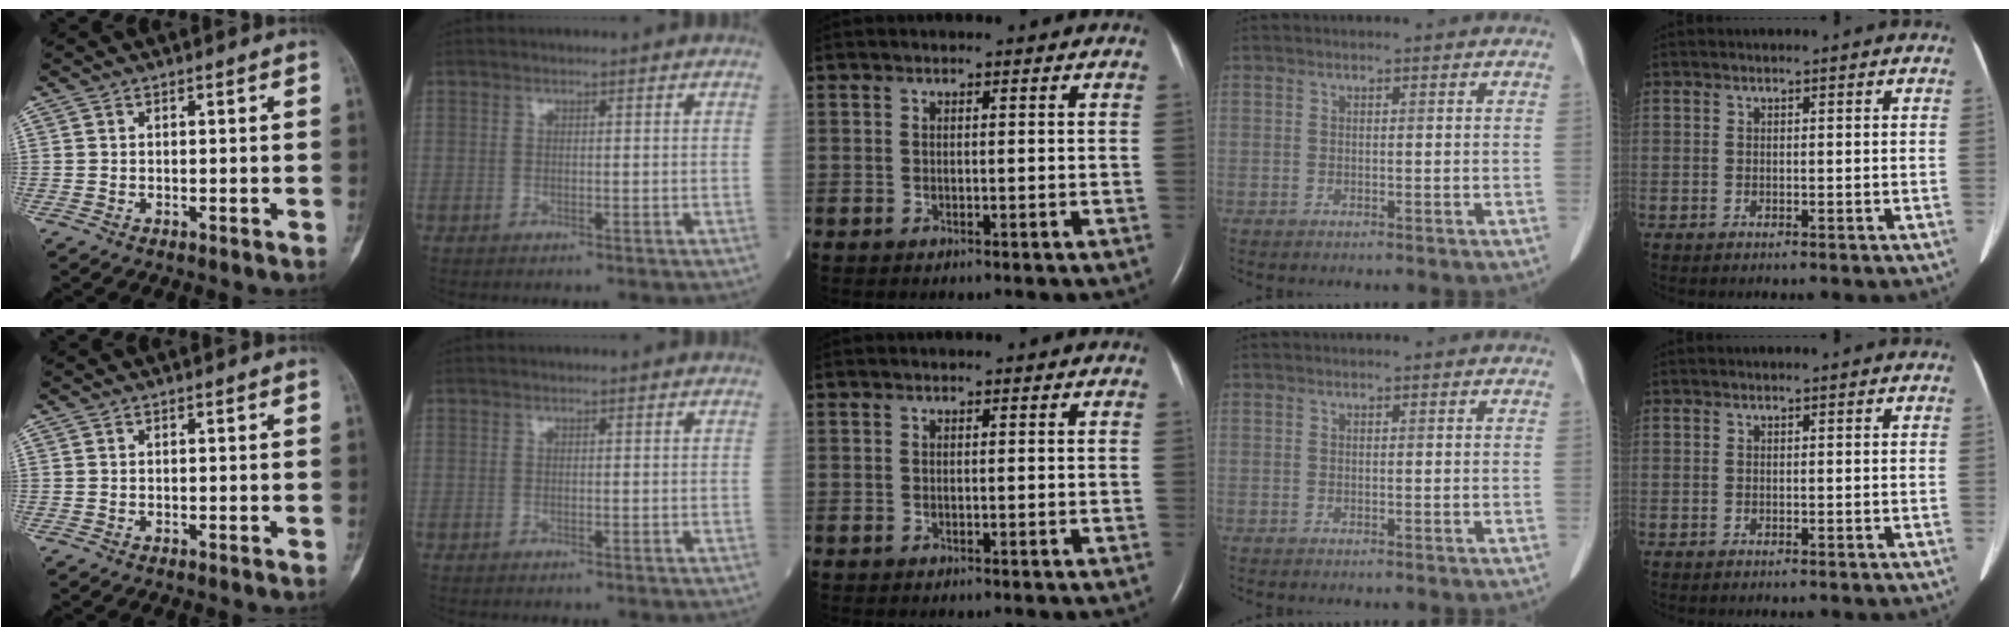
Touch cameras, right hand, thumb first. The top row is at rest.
{}